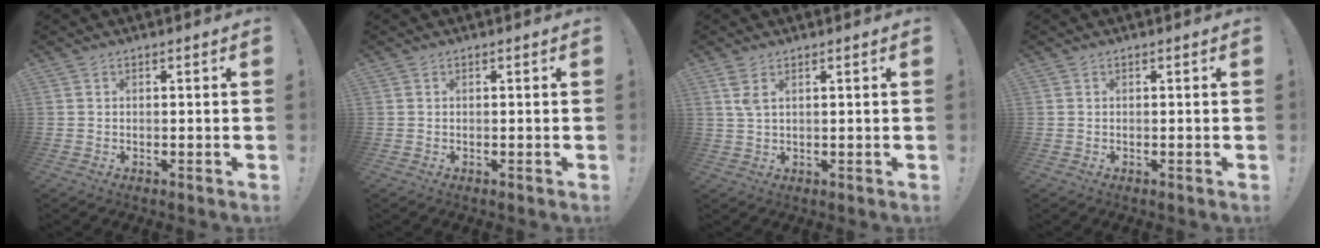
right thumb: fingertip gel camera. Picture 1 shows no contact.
{"total": 0.0}
{"total": 3.4, "force": [1.7, 1.2, 2.7], "torque": [-0.059, 0.001, 0.031]}
{"total": 0.0}